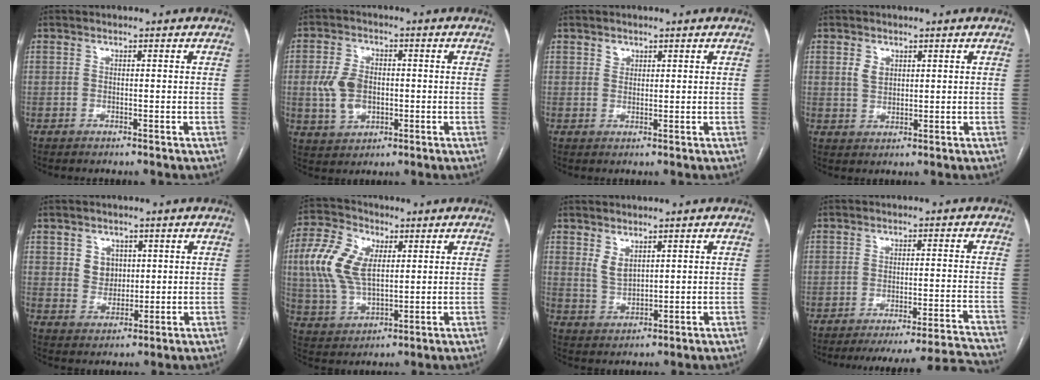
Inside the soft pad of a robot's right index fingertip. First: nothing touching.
{"total": 7.0, "force": [-0.4, 4.8, 5.1], "torque": [-0.114, 0.010, 0.001]}
{"total": 1.4, "force": [0.9, 1.0, 0.3], "torque": [0.000, -0.001, 0.014]}
{"total": 2.8, "force": [1.2, 2.0, 1.6], "torque": [-0.033, 0.002, 0.029]}
{"total": 4.5, "force": [1.6, 3.8, 1.7], "torque": [-0.031, 0.006, 0.034]}
{"total": 12.2, "force": [2.7, 6.8, 9.8], "torque": [-0.232, 0.021, 0.054]}
{"total": 3.4, "force": [2.1, 1.6, 2.1], "torque": [-0.046, -0.006, 0.052]}
{"total": 16.1, "force": [-15.6, -1.9, 3.5], "torque": [-0.034, -0.003, -0.203]}